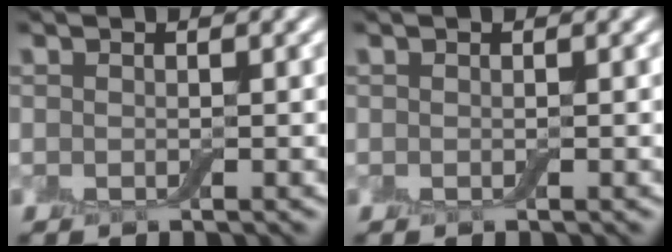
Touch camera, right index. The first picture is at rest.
{"total": 0.0}